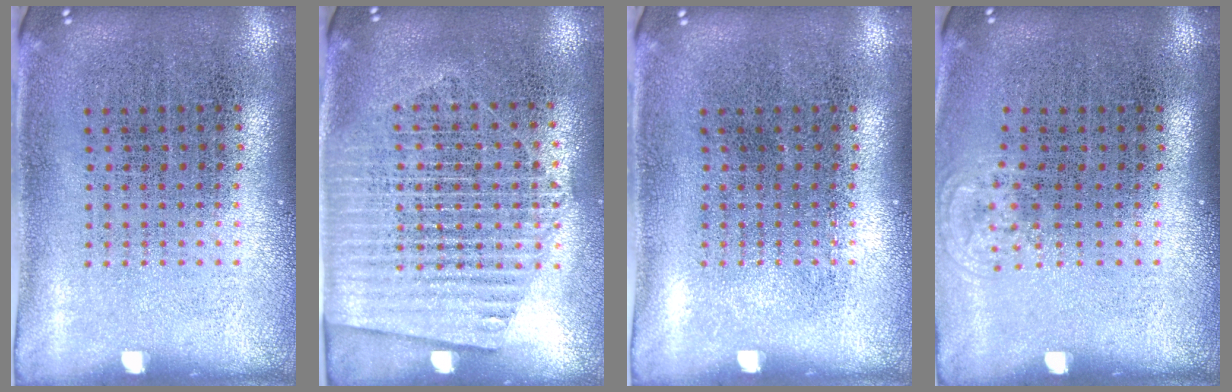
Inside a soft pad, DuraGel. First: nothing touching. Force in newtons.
{"total": 1.4, "press": 1.3, "slide": 0.7}
{"total": 0.0}
{"total": 0.6, "press": 0.4, "slide": 0.3}